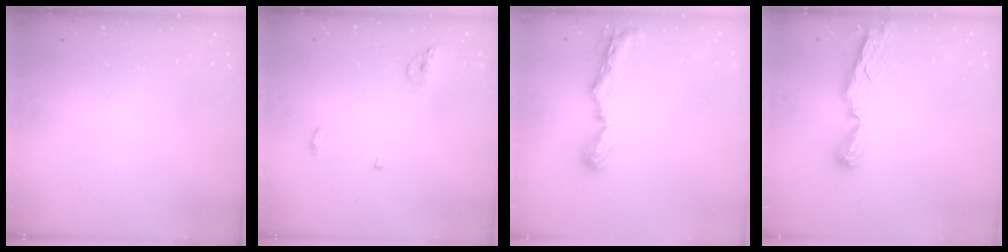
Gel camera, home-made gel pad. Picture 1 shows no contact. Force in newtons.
{"total": 5.9, "press": 5.6, "slide": 1.7}
{"total": 8.7, "press": 8.7, "slide": 0.7}
{"total": 7.8, "press": 7.8, "slide": 0.5}